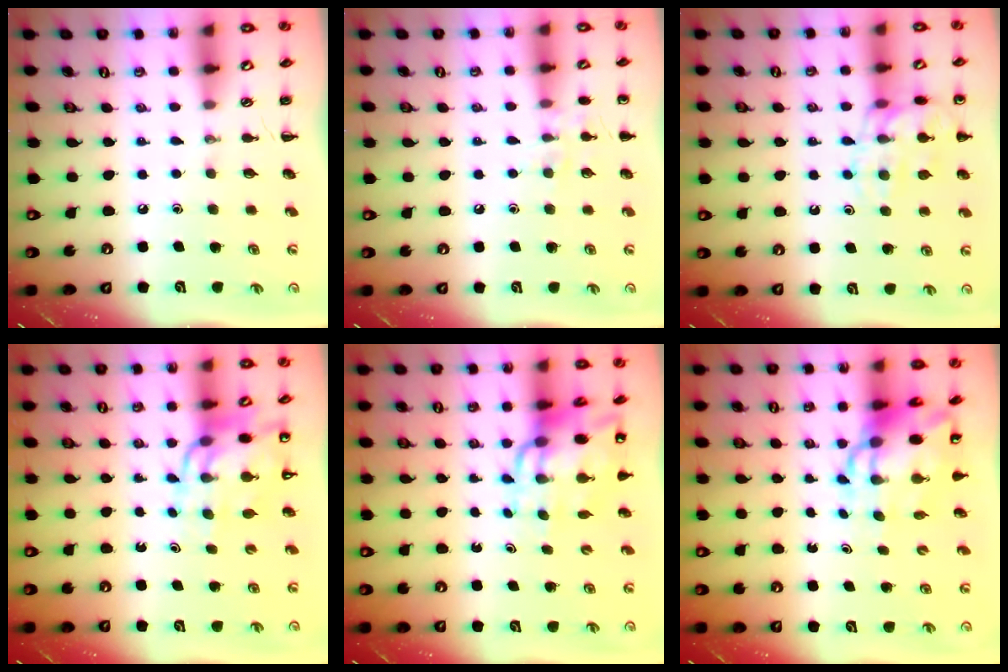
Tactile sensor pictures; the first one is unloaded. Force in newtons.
{"total": 7.4, "press": 7.1, "slide": 1.9}
{"total": 13.5, "press": 13.5, "slide": 1.2}
{"total": 11.6, "press": 11.1, "slide": 3.4}
{"total": 13.4, "press": 12.8, "slide": 4.1}
{"total": 10.1, "press": 9.7, "slide": 2.7}